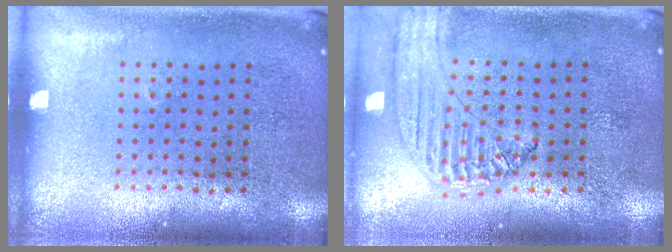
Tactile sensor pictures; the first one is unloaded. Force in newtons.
{"total": 1.2, "press": 1.2, "slide": 0.2}